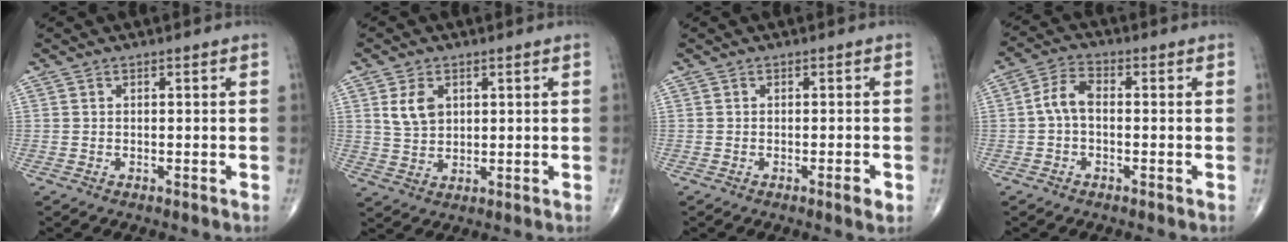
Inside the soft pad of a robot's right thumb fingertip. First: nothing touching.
{"total": 5.4, "force": [1.9, 3.7, 3.5], "torque": [-0.052, -0.010, 0.042]}
{"total": 2.0, "force": [-0.9, 0.3, 1.7], "torque": [-0.023, -0.003, -0.015]}
{"total": 5.0, "force": [-0.5, 2.9, 4.1], "torque": [-0.079, 0.019, -0.019]}